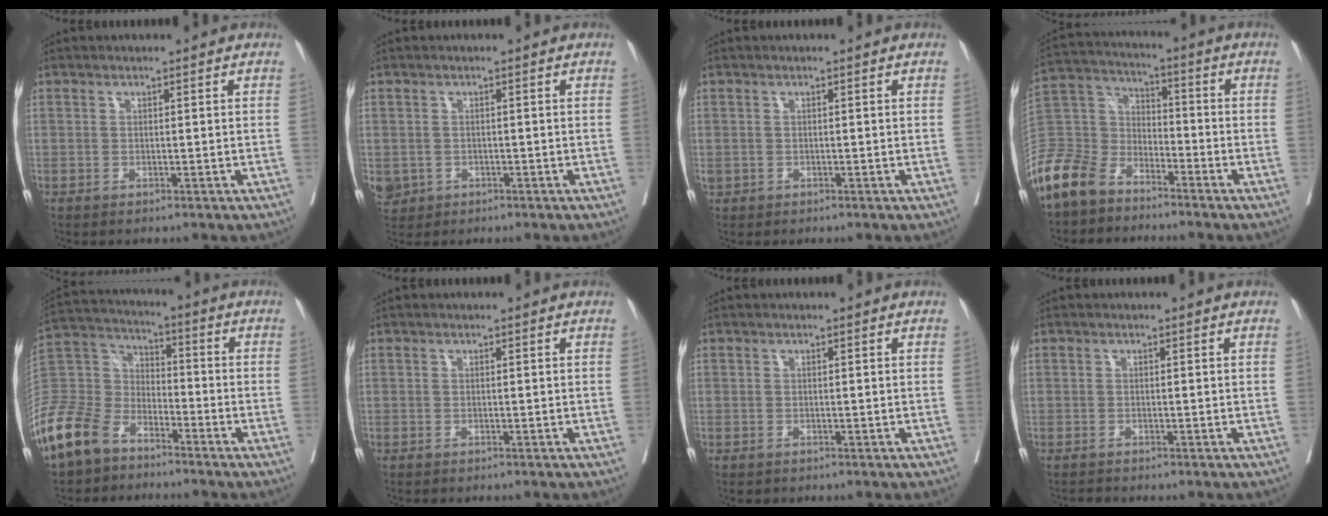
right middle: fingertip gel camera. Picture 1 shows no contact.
{"total": 5.1, "force": [-2.1, 4.5, 1.5], "torque": [-0.040, -0.002, -0.027]}
{"total": 1.2, "force": [-0.3, 1.0, 0.6], "torque": [-0.018, 0.004, 0.001]}
{"total": 12.6, "force": [-9.9, 6.5, 4.1], "torque": [-0.101, 0.011, -0.202]}
{"total": 15.7, "force": [-11.2, 8.9, 6.5], "torque": [-0.168, 0.011, -0.222]}
{"total": 0.0}
{"total": 0.0}
{"total": 0.5, "force": [-0.5, -0.1, -0.1], "torque": [-0.007, -0.005, -0.011]}